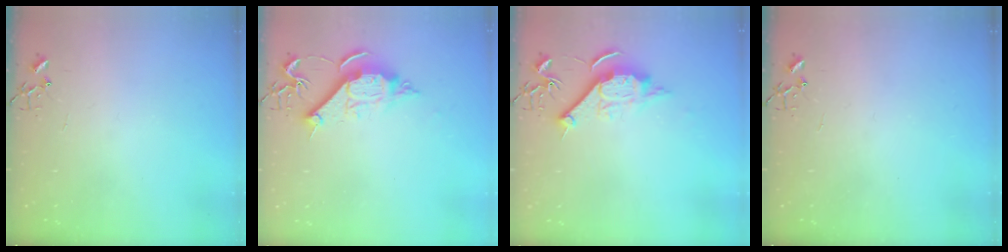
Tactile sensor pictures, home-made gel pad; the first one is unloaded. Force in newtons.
{"total": 10.9, "press": 10.9, "slide": 0.7}
{"total": 10.7, "press": 10.7, "slide": 1.1}
{"total": 0.0}